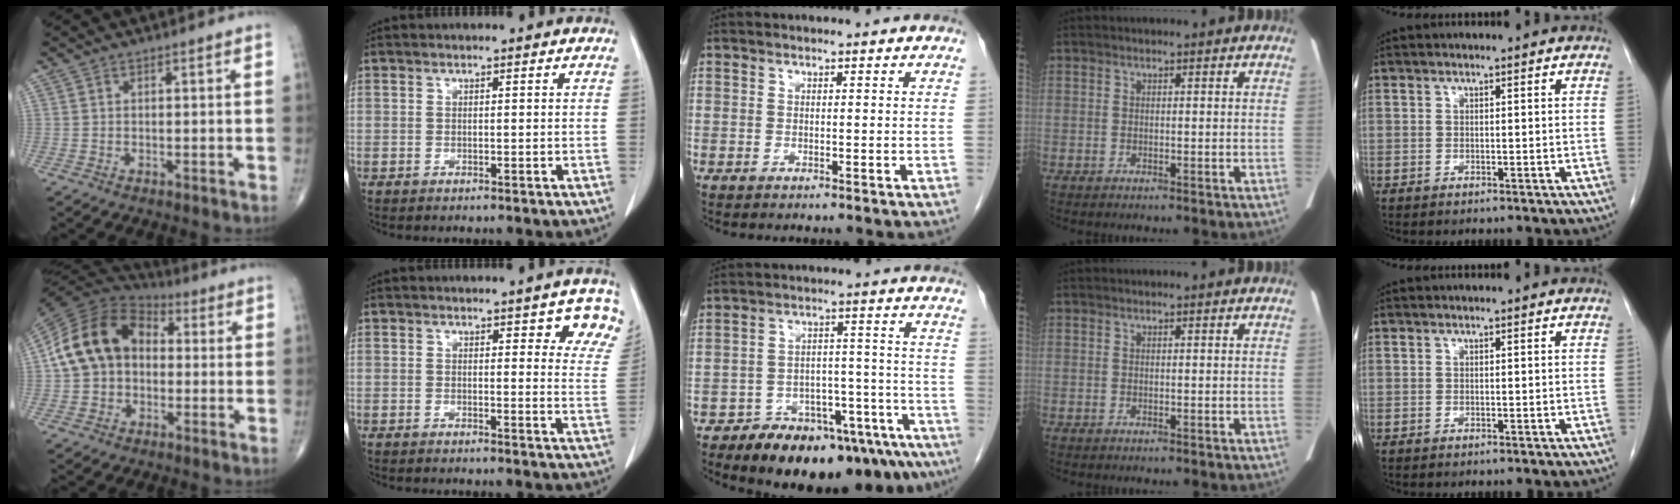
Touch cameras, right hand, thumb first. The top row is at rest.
{"thumb": {"total": 15.8, "force": [0.9, 12.0, 10.2], "torque": [-0.171, 0.039, 0.005]}, "index": {"total": 7.7, "force": [5.3, 2.3, 5.0], "torque": [-0.043, -0.013, 0.044]}, "middle": {"total": 17.8, "force": [-13.7, 5.3, 10.0], "torque": [-0.071, 0.033, -0.191]}}